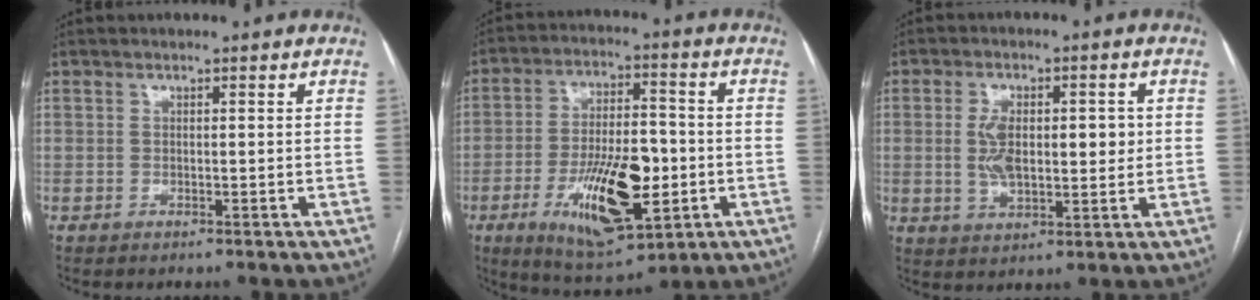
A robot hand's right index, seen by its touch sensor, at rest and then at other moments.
{"total": 15.0, "force": [-4.2, 5.6, 13.2], "torque": [-0.232, -0.003, -0.057]}
{"total": 8.9, "force": [0.7, 4.3, 7.8], "torque": [-0.136, 0.016, 0.020]}